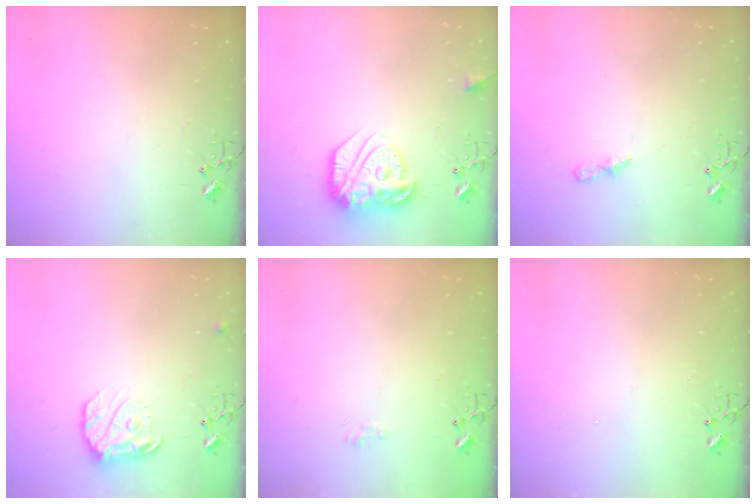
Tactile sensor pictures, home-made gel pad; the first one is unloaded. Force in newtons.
{"total": 17.6, "press": 17.6, "slide": 1.3}
{"total": 5.3, "press": 5.3, "slide": 0.6}
{"total": 12.7, "press": 12.6, "slide": 0.7}
{"total": 6.1, "press": 6.1, "slide": 0.8}
{"total": 1.1, "press": 1.1, "slide": 0.1}